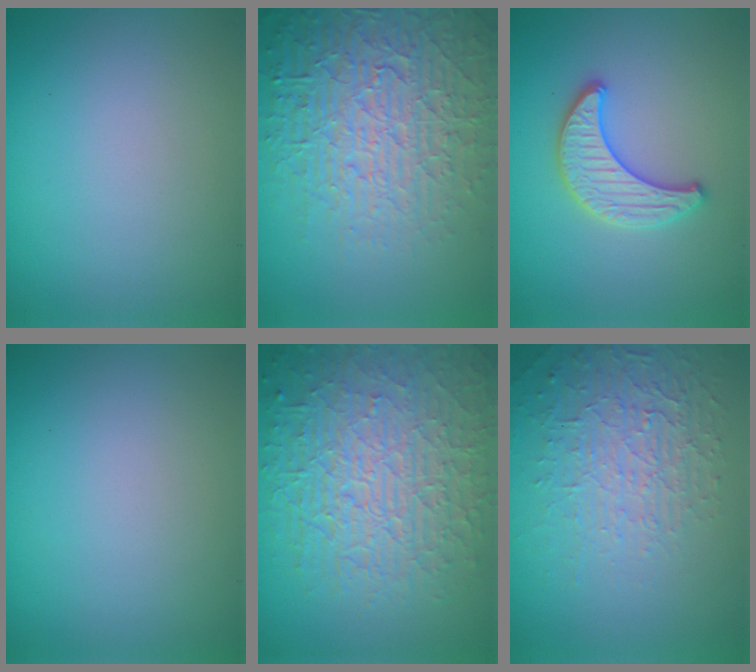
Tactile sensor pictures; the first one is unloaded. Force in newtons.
{"total": 6.8, "press": 6.6, "slide": 1.7}
{"total": 3.3, "press": 3.3, "slide": 0.2}
{"total": 0.0}
{"total": 10.4, "press": 6.6, "slide": 8.0}
{"total": 4.6, "press": 3.1, "slide": 3.4}